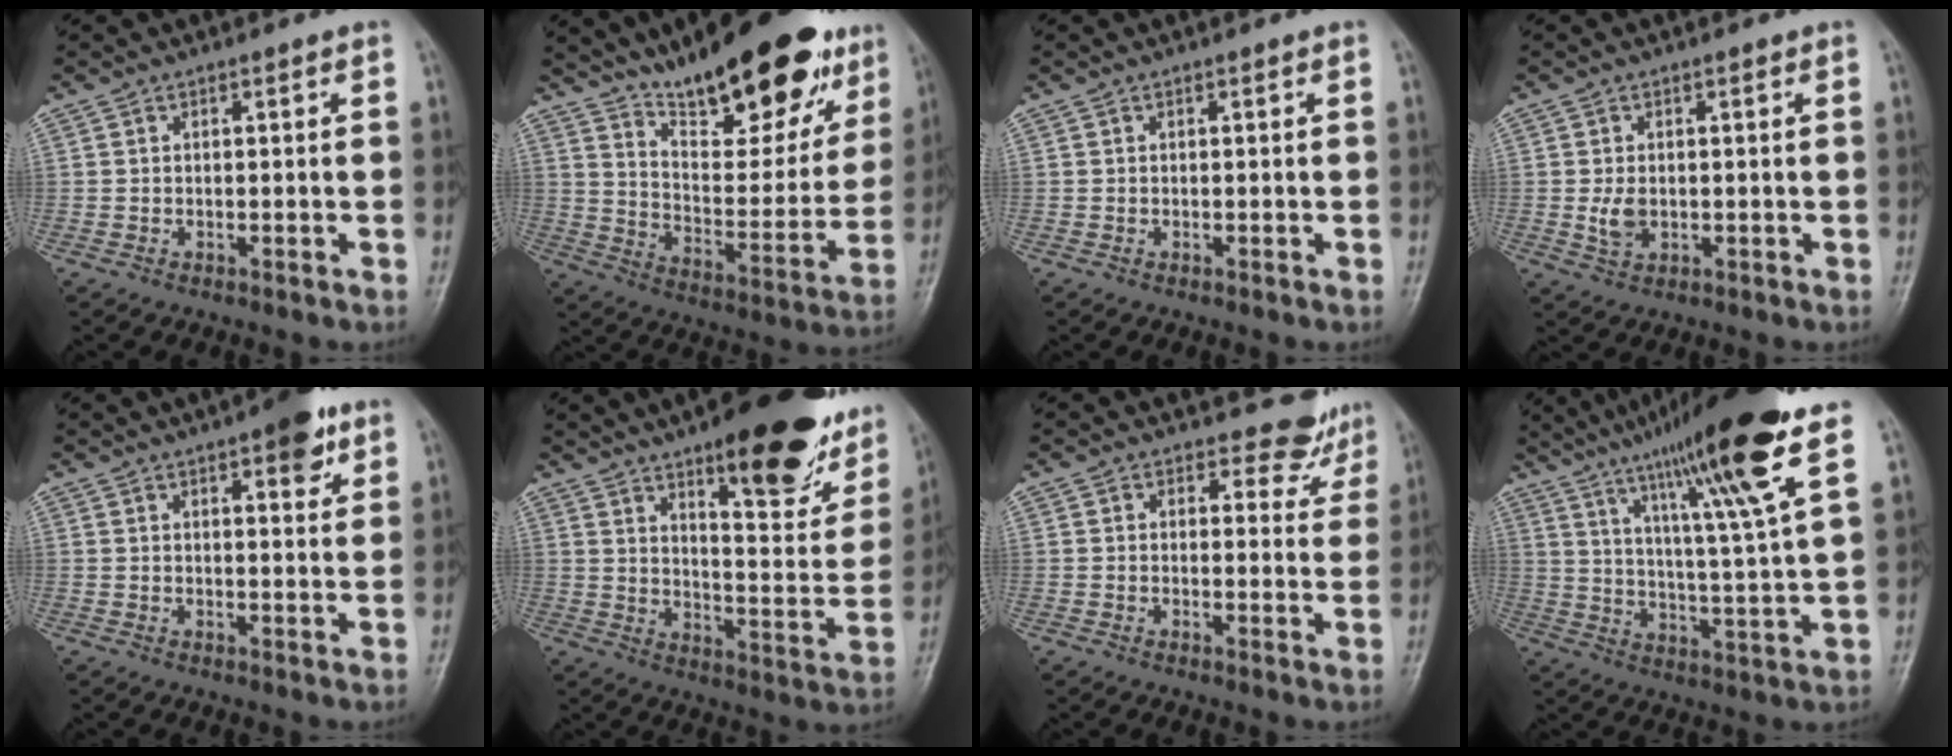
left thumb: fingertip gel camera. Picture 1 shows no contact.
{"total": 23.6, "force": [16.5, 7.7, 15.0], "torque": [-0.177, -0.081, 0.263]}
{"total": 0.0}
{"total": 3.1, "force": [-0.1, 2.2, 2.2], "torque": [-0.041, -0.006, 0.003]}
{"total": 6.7, "force": [3.8, 2.4, 4.9], "torque": [-0.048, -0.014, 0.045]}
{"total": 24.2, "force": [14.9, 8.0, 17.3], "torque": [-0.185, -0.063, 0.210]}
{"total": 5.8, "force": [5.0, 2.9, 0.1], "torque": [0.030, -0.036, 0.044]}
{"total": 19.8, "force": [11.7, 0.6, 15.9], "torque": [-0.249, -0.044, 0.187]}